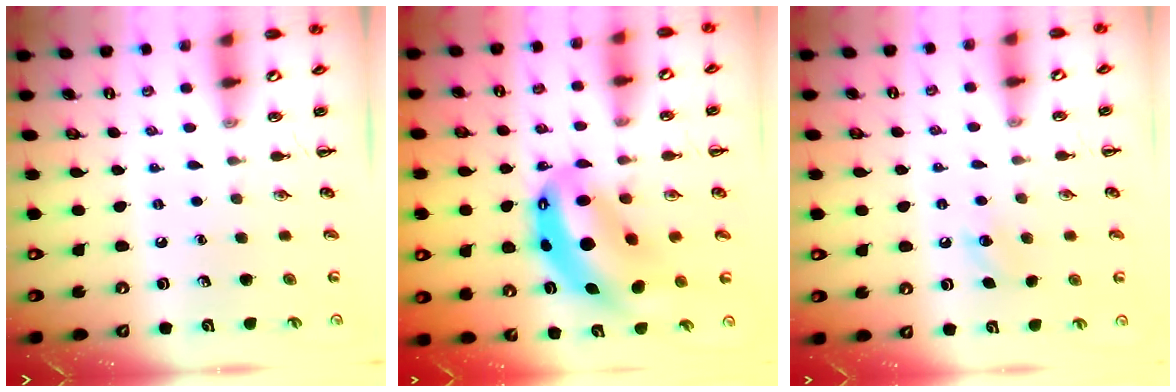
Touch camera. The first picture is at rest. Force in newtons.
{"total": 11.7, "press": 11.4, "slide": 2.7}
{"total": 4.0, "press": 3.9, "slide": 1.1}